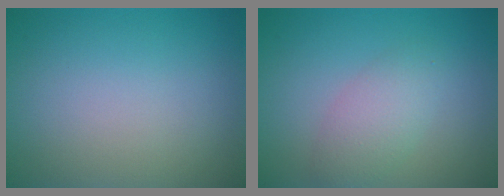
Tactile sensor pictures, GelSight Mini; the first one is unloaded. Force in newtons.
{"total": 2.8, "press": 2.8, "slide": 0.1}